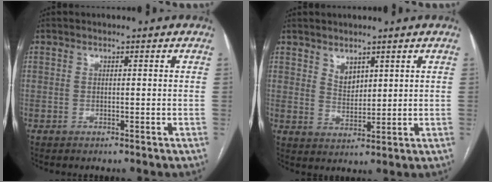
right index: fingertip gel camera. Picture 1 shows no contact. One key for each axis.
{"total": 3.3, "fx": 2.1, "fy": 1.9, "fz": 1.6, "tx": -0.031, "ty": -0.005, "tz": 0.050}